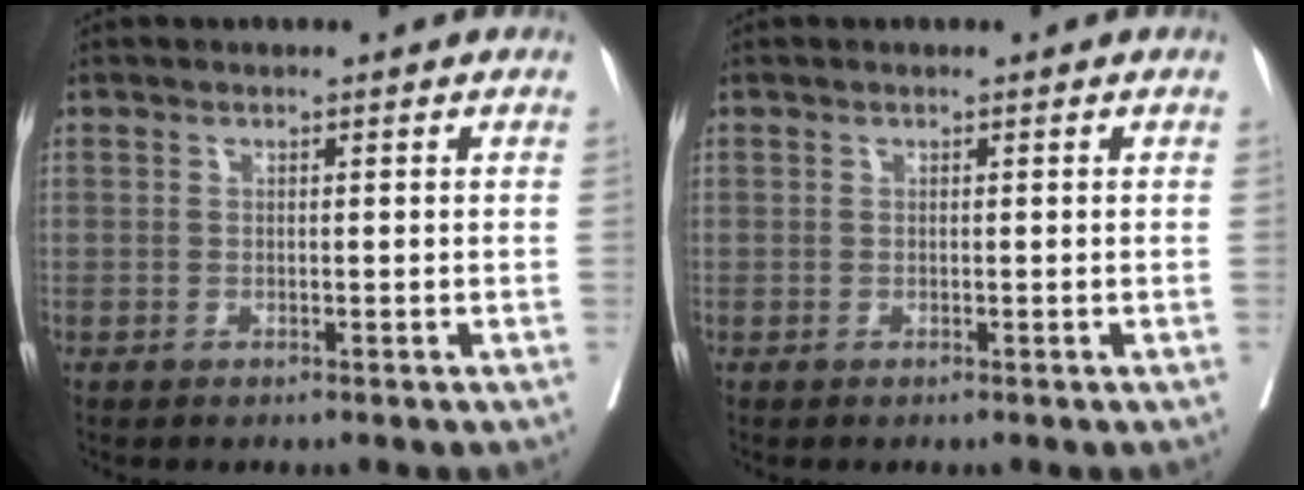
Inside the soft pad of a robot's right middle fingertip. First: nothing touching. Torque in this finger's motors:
{"motor_torque": [-0.09, 0.04, -0.02, -0.01]}